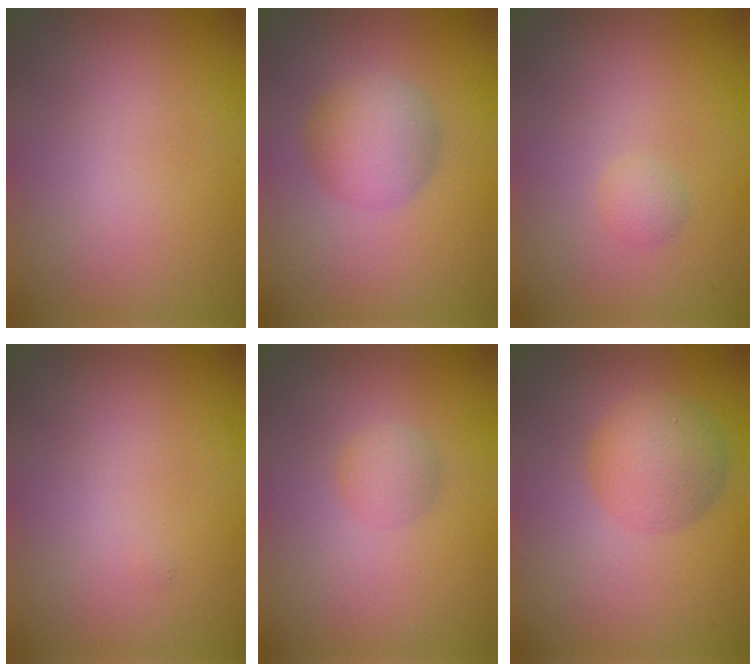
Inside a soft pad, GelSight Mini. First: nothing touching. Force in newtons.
{"total": 3.4, "press": 3.4, "slide": 0.1}
{"total": 0.9, "press": 0.9, "slide": 0.0}
{"total": 0.0}
{"total": 1.3, "press": 1.3, "slide": 0.1}
{"total": 3.7, "press": 3.7, "slide": 0.1}